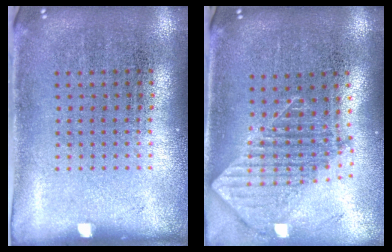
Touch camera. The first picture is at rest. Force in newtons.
{"total": 1.8, "press": 1.5, "slide": 1.1}